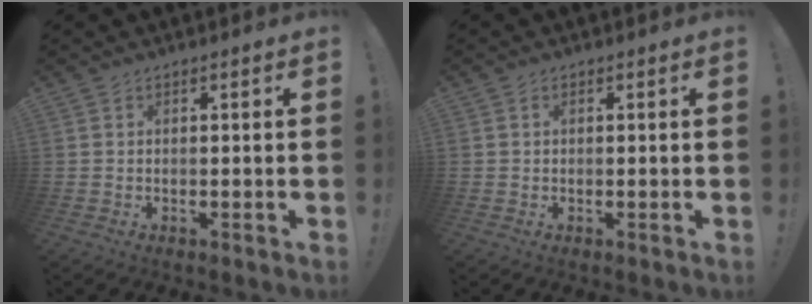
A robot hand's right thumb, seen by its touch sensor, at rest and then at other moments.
{"total": 0.5, "force": [0.2, 0.5, 0.1], "torque": [-0.007, 0.004, 0.004]}